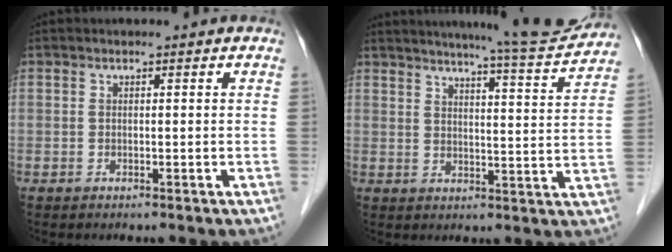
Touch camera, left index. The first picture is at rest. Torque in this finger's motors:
{"motor_torque": [0.23, -0.40, 0.38, 0.08]}